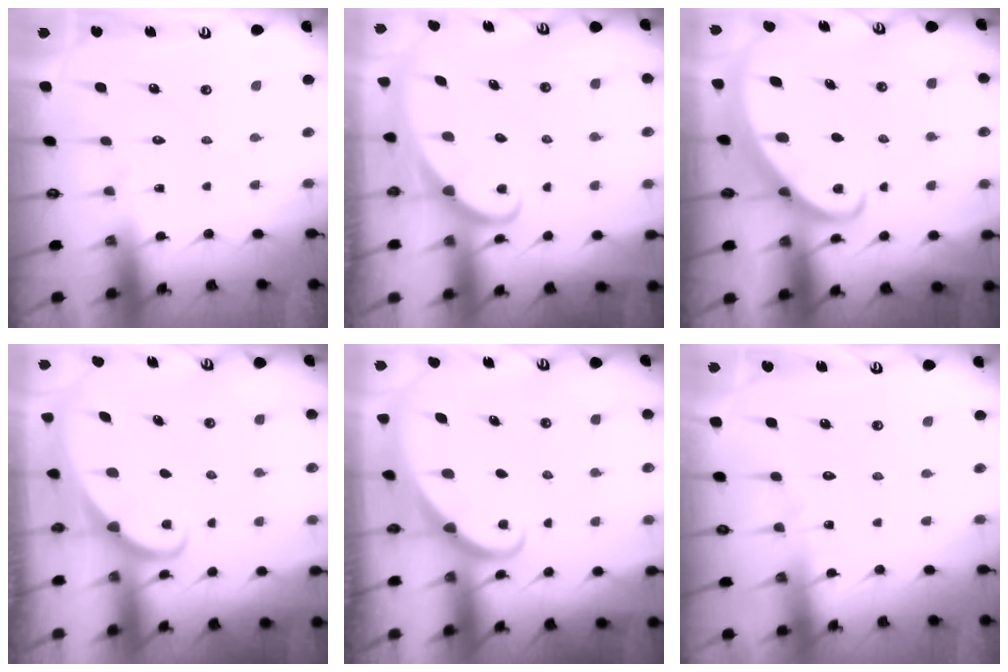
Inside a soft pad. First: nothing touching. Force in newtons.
{"total": 2.2, "press": 2.2, "slide": 0.1}
{"total": 2.9, "press": 2.9, "slide": 0.3}
{"total": 1.6, "press": 1.6, "slide": 0.1}
{"total": 2.0, "press": 2.0, "slide": 0.2}
{"total": 2.2, "press": 2.2, "slide": 0.3}